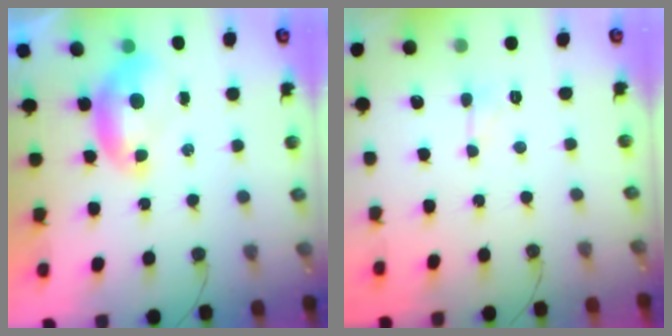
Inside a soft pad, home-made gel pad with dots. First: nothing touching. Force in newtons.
{"total": 1.3, "press": 1.2, "slide": 0.3}